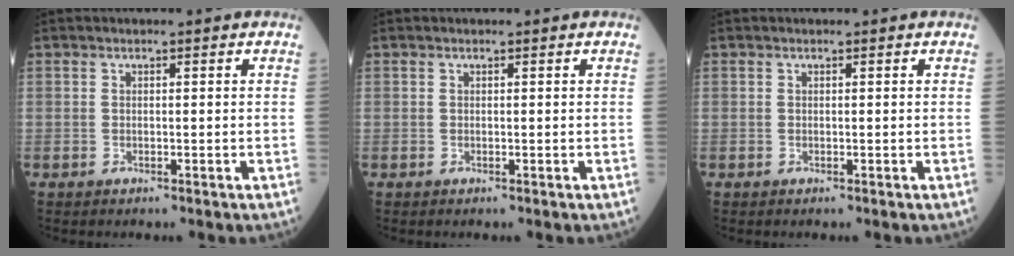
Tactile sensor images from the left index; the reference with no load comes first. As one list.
[{"total": 0.0}, {"total": 0.0}]